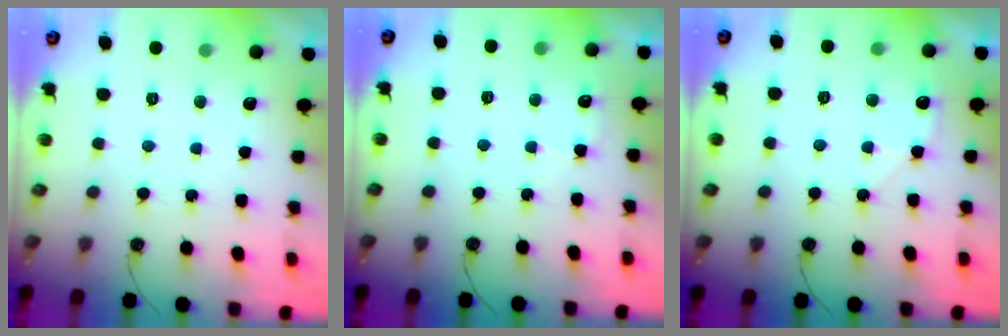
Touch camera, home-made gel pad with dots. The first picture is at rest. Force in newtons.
{"total": 3.4, "press": 3.4, "slide": 0.3}
{"total": 6.7, "press": 6.6, "slide": 0.8}